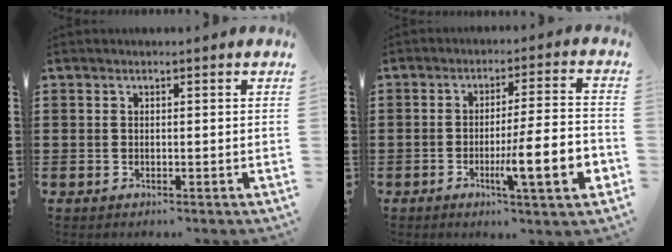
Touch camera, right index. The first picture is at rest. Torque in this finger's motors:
{"motor_torque": [1.72, -0.42, 0.73, 0.18]}